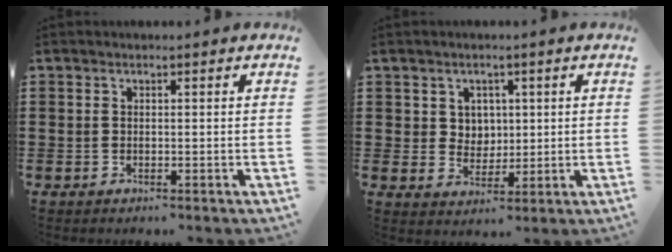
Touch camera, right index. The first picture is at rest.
{"total": 3.7, "force": [1.5, 3.3, 0.7], "torque": [-0.030, 0.014, 0.028]}